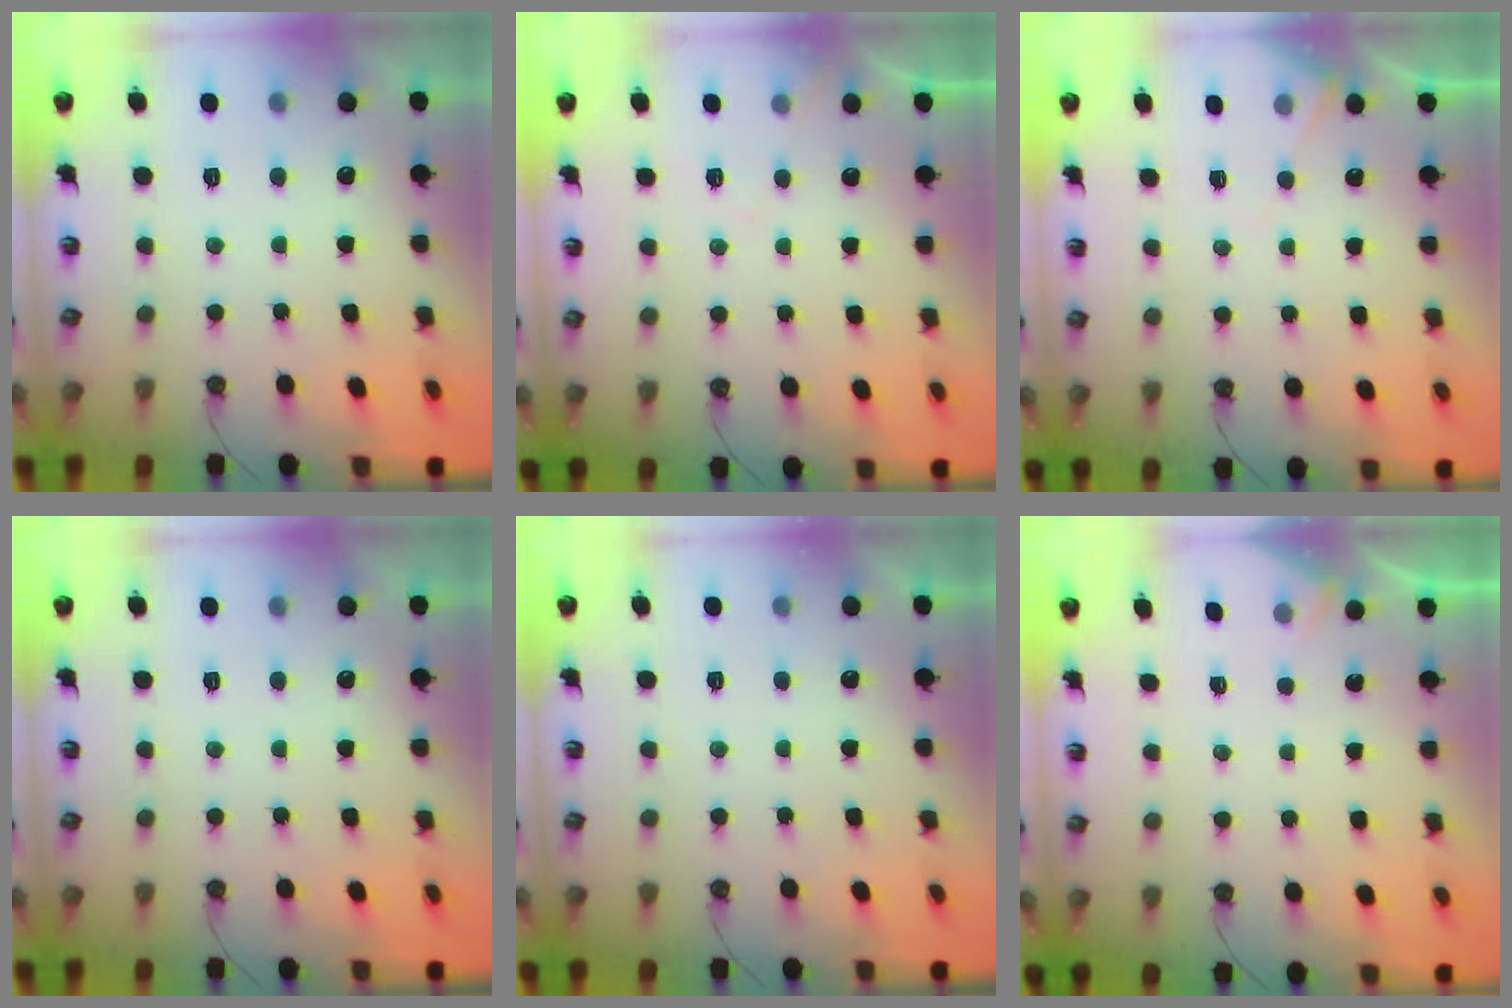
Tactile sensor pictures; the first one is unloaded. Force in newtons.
{"total": 4.5, "press": 4.4, "slide": 0.7}
{"total": 6.0, "press": 6.0, "slide": 0.9}
{"total": 0.0}
{"total": 2.2, "press": 2.2, "slide": 0.4}
{"total": 2.5, "press": 2.5, "slide": 0.4}